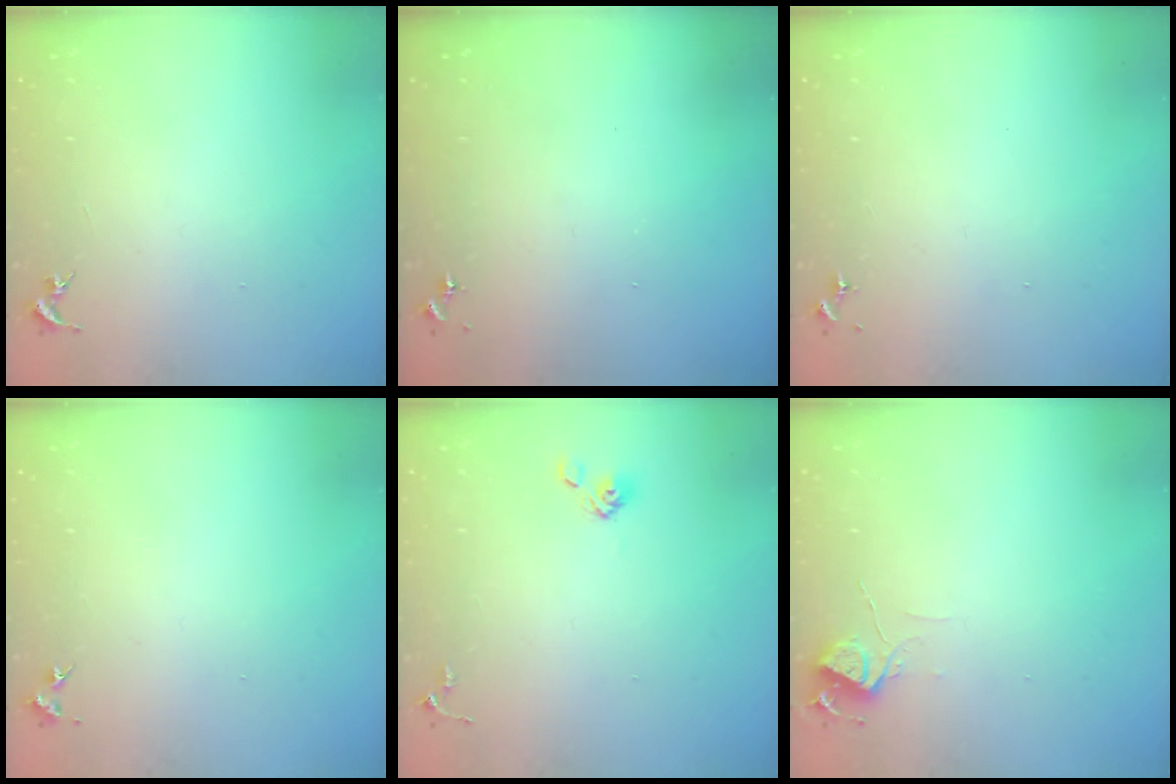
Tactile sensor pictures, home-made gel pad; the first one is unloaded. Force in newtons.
{"total": 0.0}
{"total": 0.0}
{"total": 4.3, "press": 4.3, "slide": 0.6}
{"total": 3.9, "press": 3.6, "slide": 1.5}
{"total": 6.0, "press": 6.0, "slide": 0.7}